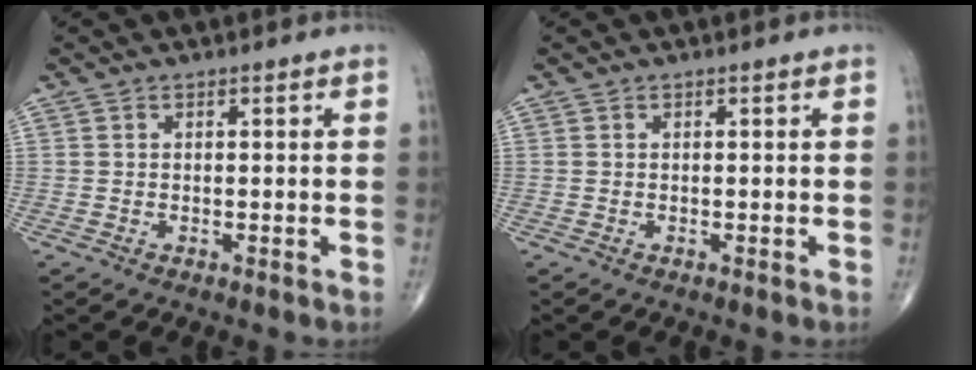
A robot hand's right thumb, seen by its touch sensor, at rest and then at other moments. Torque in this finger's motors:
{"motor_torque": [-0.22, 0.22, 0.00, 0.00, 0.00]}